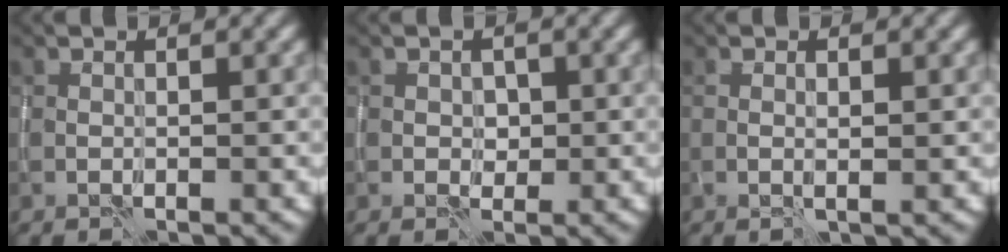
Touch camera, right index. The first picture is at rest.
{"total": 1.2, "force": [0.0, 1.1, 0.6], "torque": [-0.010, -0.002, 0.001]}
{"total": 0.8, "force": [0.2, 0.0, 0.8], "torque": [-0.014, 0.001, 0.002]}